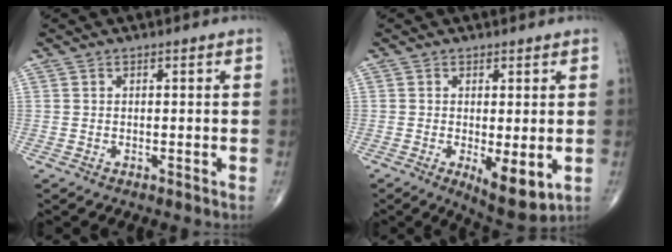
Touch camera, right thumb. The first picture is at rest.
{"total": 7.2, "force": [-1.5, 2.5, 6.6], "torque": [-0.095, -0.022, -0.014]}